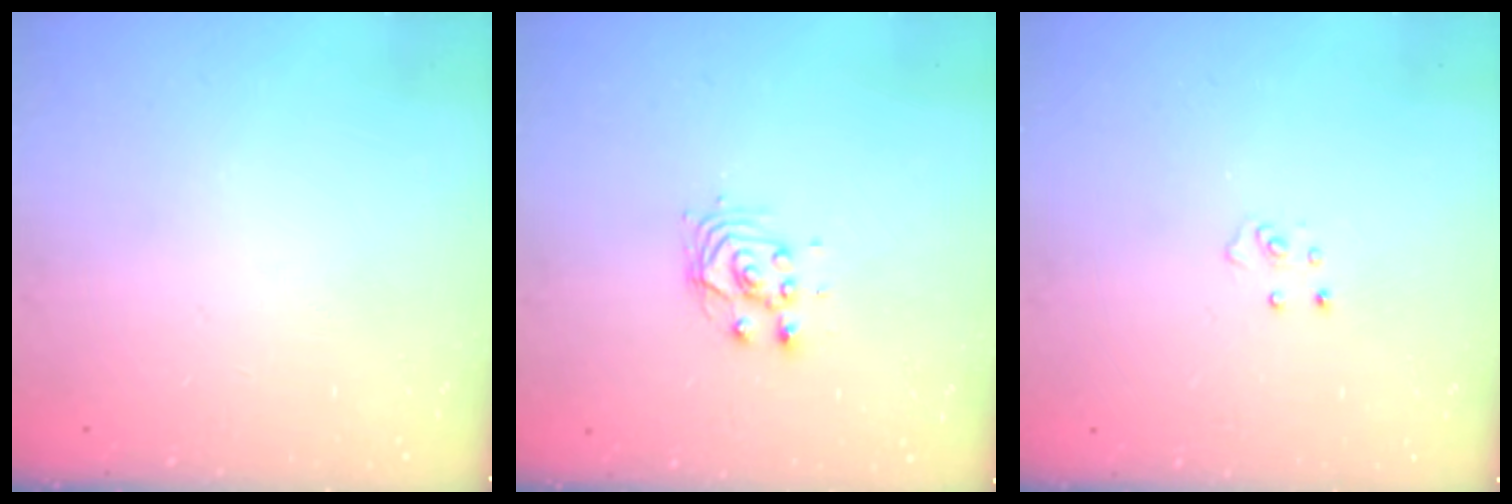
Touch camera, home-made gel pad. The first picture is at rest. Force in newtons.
{"total": 4.4, "press": 4.4, "slide": 0.2}
{"total": 3.6, "press": 3.6, "slide": 0.3}